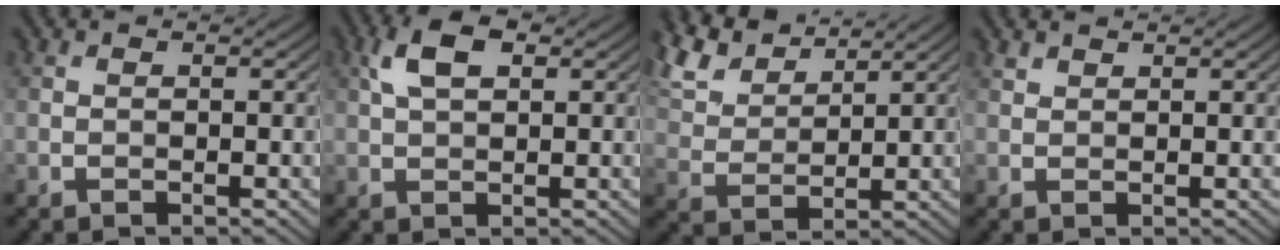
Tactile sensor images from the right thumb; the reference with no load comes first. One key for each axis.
{"total": 4.9, "fx": 1.9, "fy": 2.4, "fz": 3.8, "tx": -0.085, "ty": 0.009, "tz": 0.032}
{"total": 8.7, "fx": 6.9, "fy": 3.0, "fz": 4.3, "tx": -0.118, "ty": 0.021, "tz": 0.135}
{"total": 1.2, "fx": 1.1, "fy": 0.4, "fz": 0.3, "tx": -0.010, "ty": 0.003, "tz": 0.026}